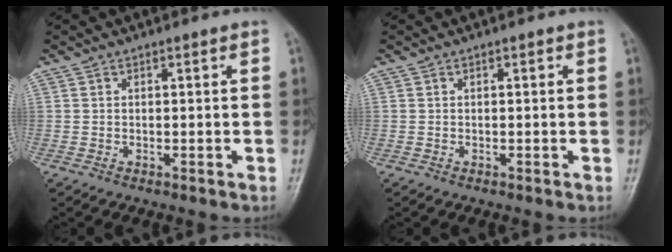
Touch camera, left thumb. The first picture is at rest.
{"total": 0.0}